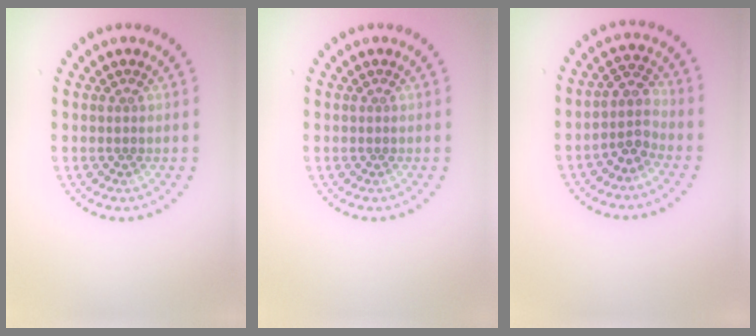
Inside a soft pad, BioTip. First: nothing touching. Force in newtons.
{"total": 0.0}
{"total": 2.4, "press": 1.9, "slide": 1.4}